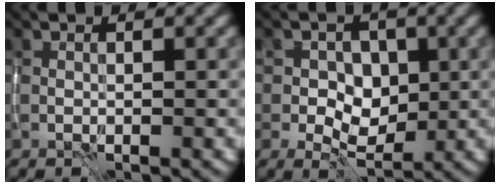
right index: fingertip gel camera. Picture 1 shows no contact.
{"total": 5.3, "force": [-0.2, 4.2, 3.3], "torque": [-0.035, 0.000, -0.008]}